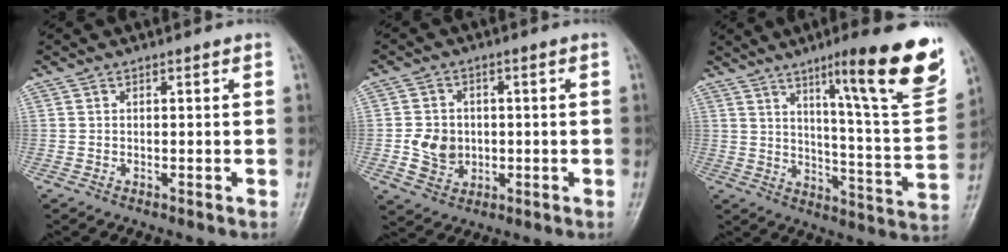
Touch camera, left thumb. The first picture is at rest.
{"total": 6.4, "force": [-0.6, 5.6, 3.1], "torque": [-0.034, 0.000, -0.006]}
{"total": 22.3, "force": [12.8, 2.8, 18.0], "torque": [-0.219, -0.060, 0.188]}